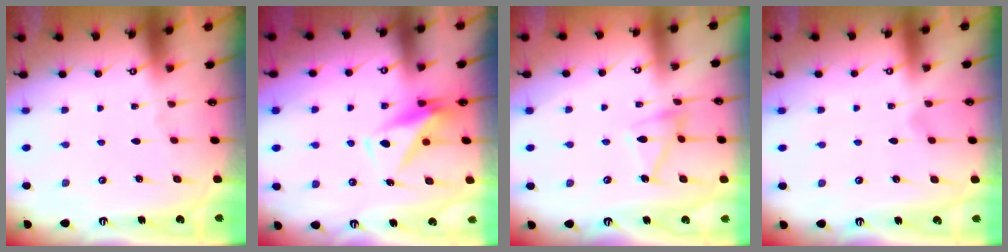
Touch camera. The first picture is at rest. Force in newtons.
{"total": 7.3, "press": 7.2, "slide": 1.1}
{"total": 11.0, "press": 11.0, "slide": 0.8}
{"total": 3.7, "press": 3.7, "slide": 0.2}